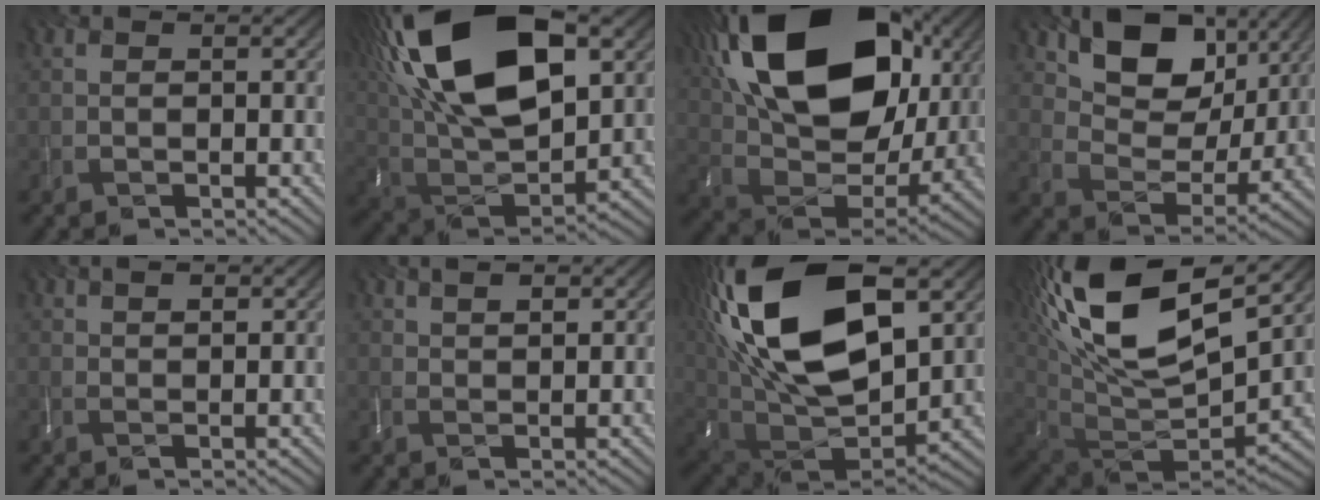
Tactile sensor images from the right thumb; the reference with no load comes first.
{"total": 21.2, "force": [9.1, 10.7, 15.9], "torque": [-0.339, 0.045, 0.146]}
{"total": 23.0, "force": [9.4, 13.9, 15.7], "torque": [-0.342, 0.043, 0.166]}
{"total": 11.1, "force": [6.1, 6.8, 6.2], "torque": [-0.109, 0.000, 0.101]}
{"total": 1.1, "force": [1.0, 0.3, 0.5], "torque": [-0.003, -0.001, 0.018]}
{"total": 1.7, "force": [1.4, 0.3, 1.0], "torque": [-0.013, -0.001, 0.029]}
{"total": 22.2, "force": [8.5, 11.8, 16.8], "torque": [-0.373, 0.027, 0.154]}
{"total": 20.4, "force": [10.5, 9.3, 14.9], "torque": [-0.298, 0.038, 0.181]}